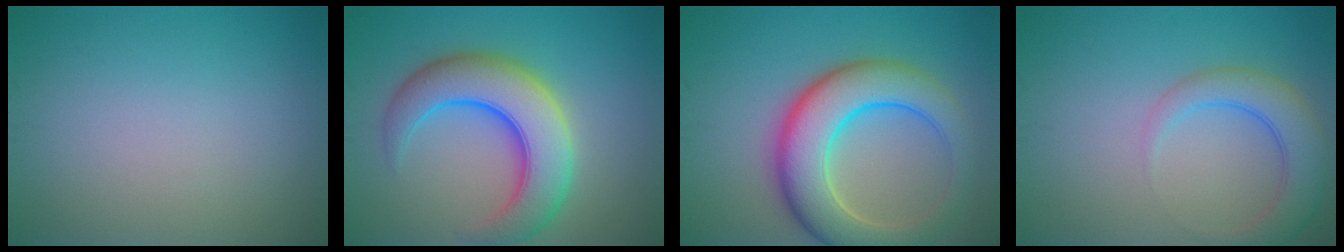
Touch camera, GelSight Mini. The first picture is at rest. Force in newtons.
{"total": 8.7, "press": 8.7, "slide": 0.3}
{"total": 9.1, "press": 9.1, "slide": 0.2}
{"total": 4.3, "press": 4.3, "slide": 0.3}